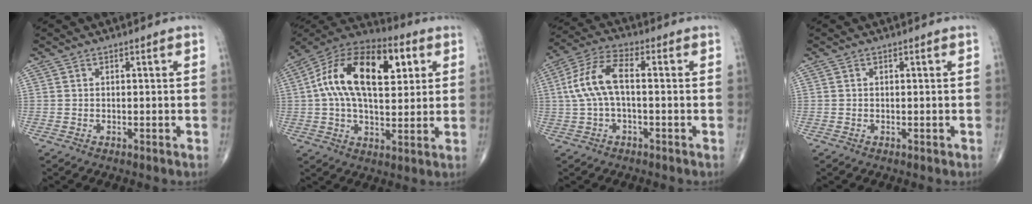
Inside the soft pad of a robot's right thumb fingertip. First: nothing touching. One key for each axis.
{"total": 22.0, "fx": 5.2, "fy": 11.7, "fz": 17.9, "tx": -0.291, "ty": 0.014, "tz": 0.074}
{"total": 10.0, "fx": 0.2, "fy": 4.3, "fz": 9.0, "tx": -0.202, "ty": 0.033, "tz": 0.000}
{"total": 0.0}